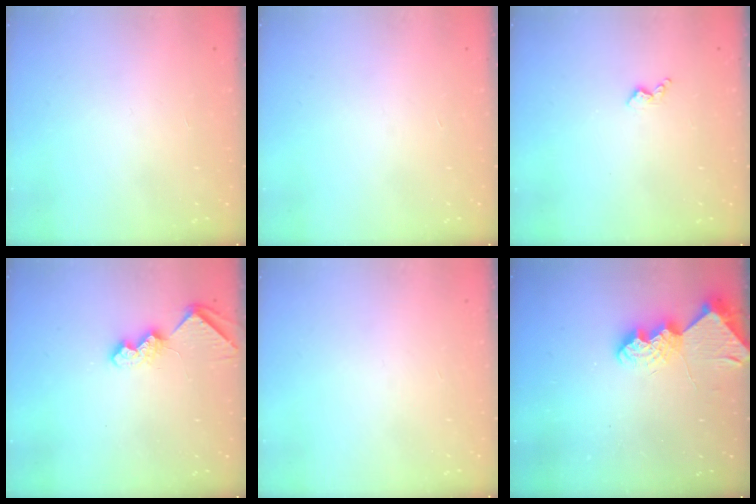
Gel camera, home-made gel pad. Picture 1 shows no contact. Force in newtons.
{"total": 0.0}
{"total": 3.4, "press": 3.3, "slide": 0.7}
{"total": 6.8, "press": 6.8, "slide": 0.8}
{"total": 0.0}
{"total": 9.1, "press": 9.0, "slide": 0.7}